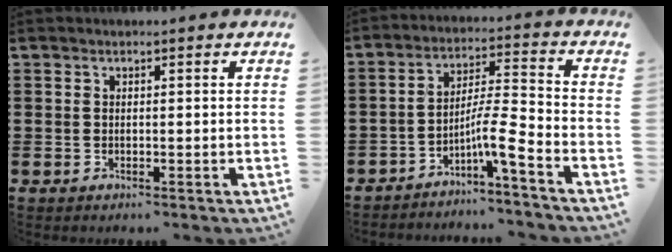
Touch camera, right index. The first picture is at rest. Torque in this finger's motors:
{"motor_torque": [0.05, 0.25, 0.33, 0.03]}